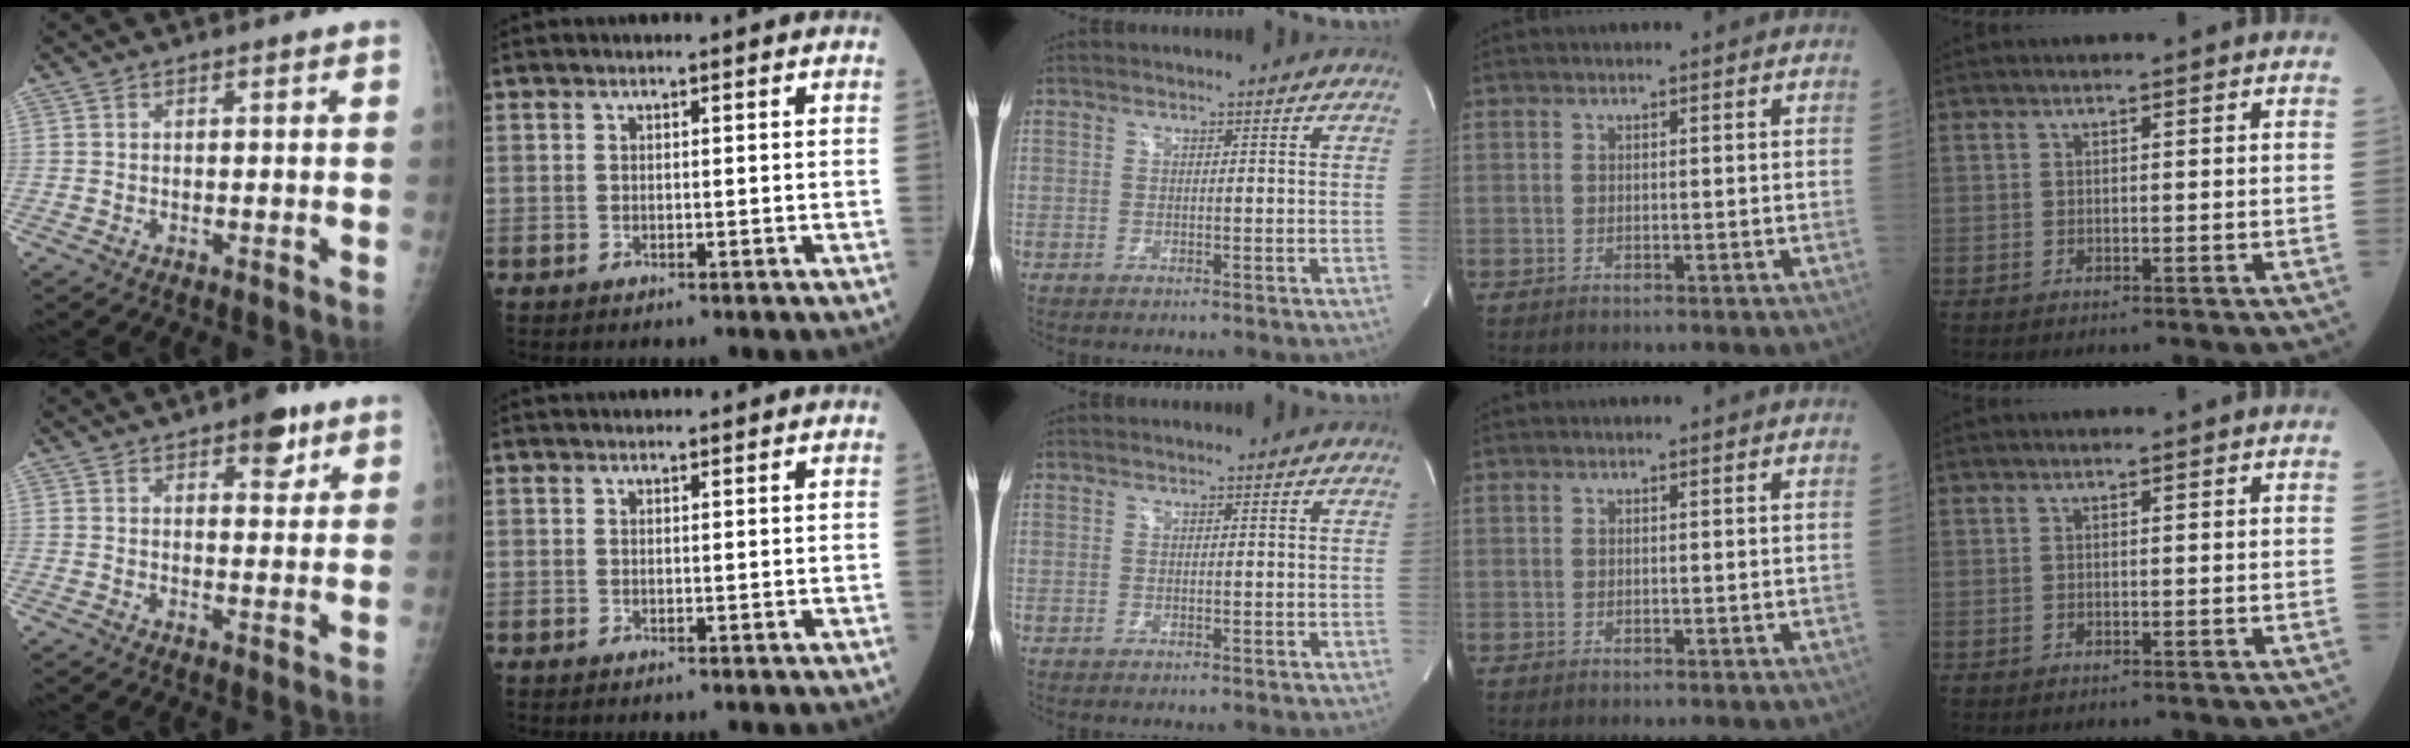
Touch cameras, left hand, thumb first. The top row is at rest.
{"thumb": {"total": 6.3, "force": [3.7, 3.0, 4.1], "torque": [-0.028, -0.016, 0.045]}, "index": {"total": 1.9, "force": [1.9, 0.2, 0.4], "torque": [-0.005, 0.021, 0.028]}}